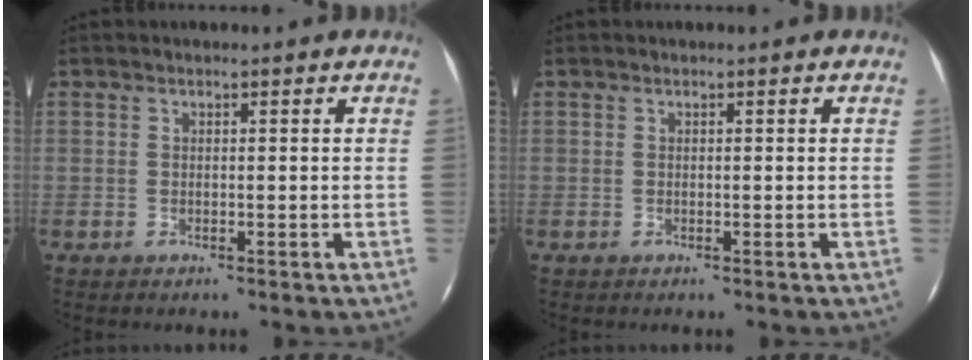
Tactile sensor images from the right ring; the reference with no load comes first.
{"total": 0.0}